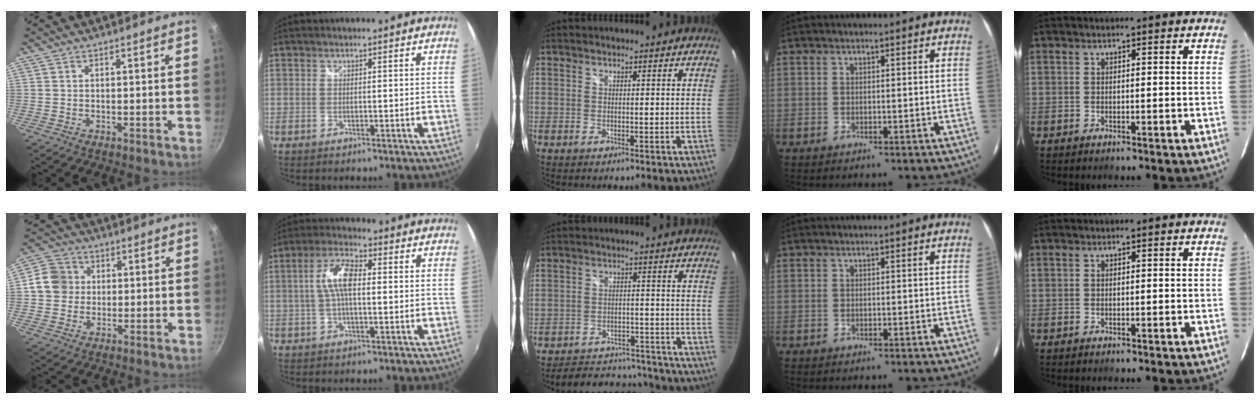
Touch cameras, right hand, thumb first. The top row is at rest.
{"thumb": {"total": 7.8, "force": [0.8, 7.2, 3.0], "torque": [-0.021, 0.011, -0.003]}, "index": {"total": 7.4, "force": [0.3, 2.8, 6.8], "torque": [-0.139, 0.016, 0.003]}, "middle": {"total": 15.1, "force": [-13.5, 5.0, 4.4], "torque": [-0.097, 0.021, -0.169]}}